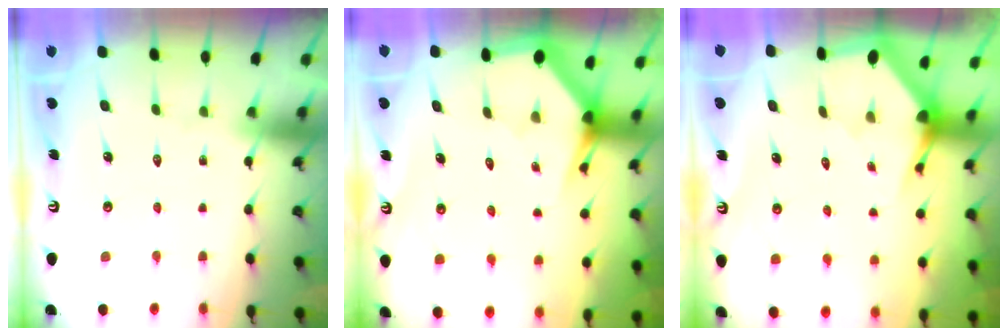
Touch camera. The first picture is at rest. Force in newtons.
{"total": 3.0, "press": 3.0, "slide": 0.0}
{"total": 2.9, "press": 2.9, "slide": 0.1}